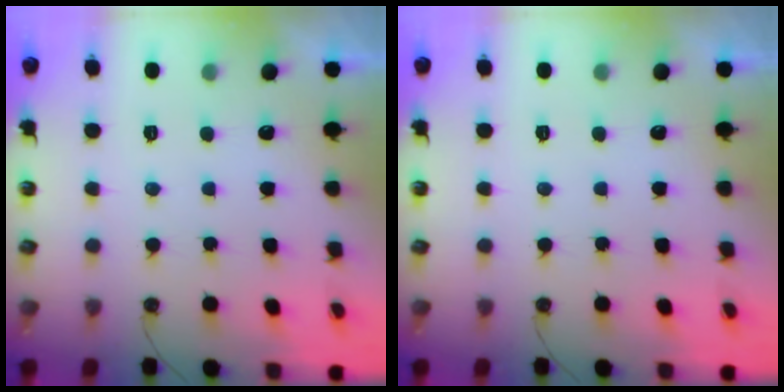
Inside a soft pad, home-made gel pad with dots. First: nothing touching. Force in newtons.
{"total": 0.0}